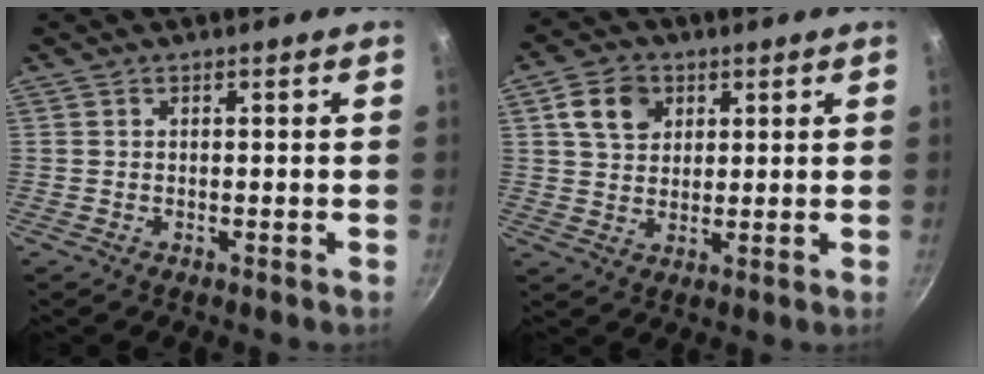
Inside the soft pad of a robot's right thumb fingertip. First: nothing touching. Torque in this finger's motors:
{"motor_torque": [0.77, 1.73, 0.19, 0.04, 0.23]}